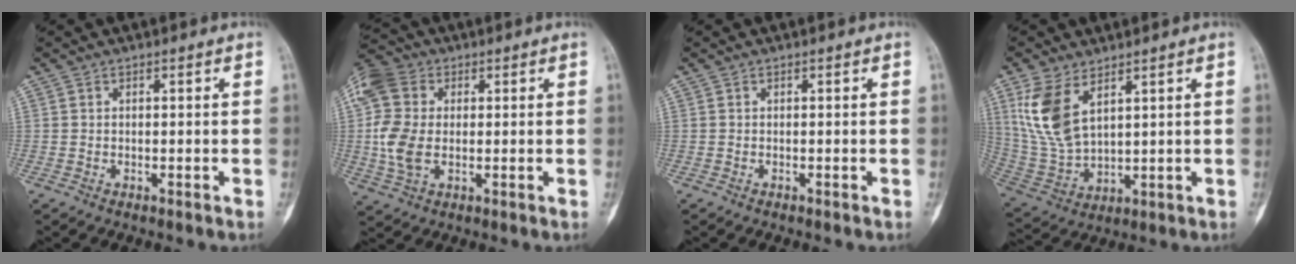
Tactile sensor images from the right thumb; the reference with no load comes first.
{"total": 11.8, "force": [0.8, 8.2, 8.4], "torque": [-0.180, 0.009, 0.010]}
{"total": 0.0}
{"total": 11.8, "force": [5.5, 6.1, 8.5], "torque": [-0.175, -0.019, 0.125]}